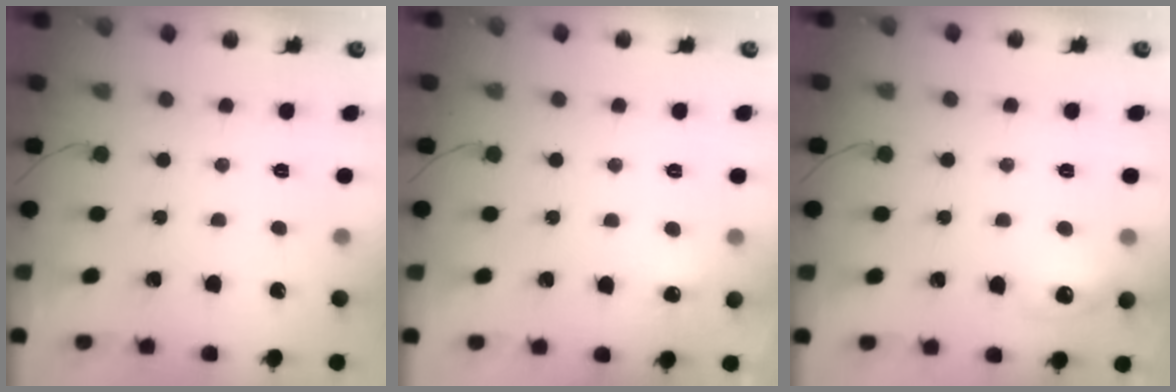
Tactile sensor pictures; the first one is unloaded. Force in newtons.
{"total": 5.8, "press": 5.6, "slide": 1.6}
{"total": 8.8, "press": 8.7, "slide": 0.4}